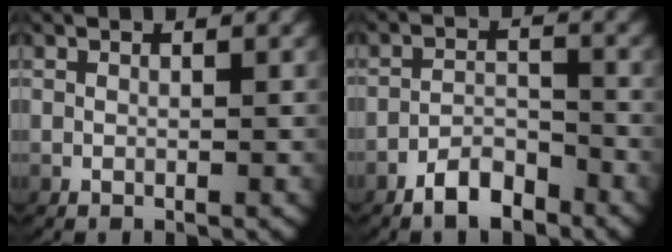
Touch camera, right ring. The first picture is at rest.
{"total": 3.6, "force": [-3.2, 1.4, 1.1], "torque": [-0.012, -0.002, -0.059]}